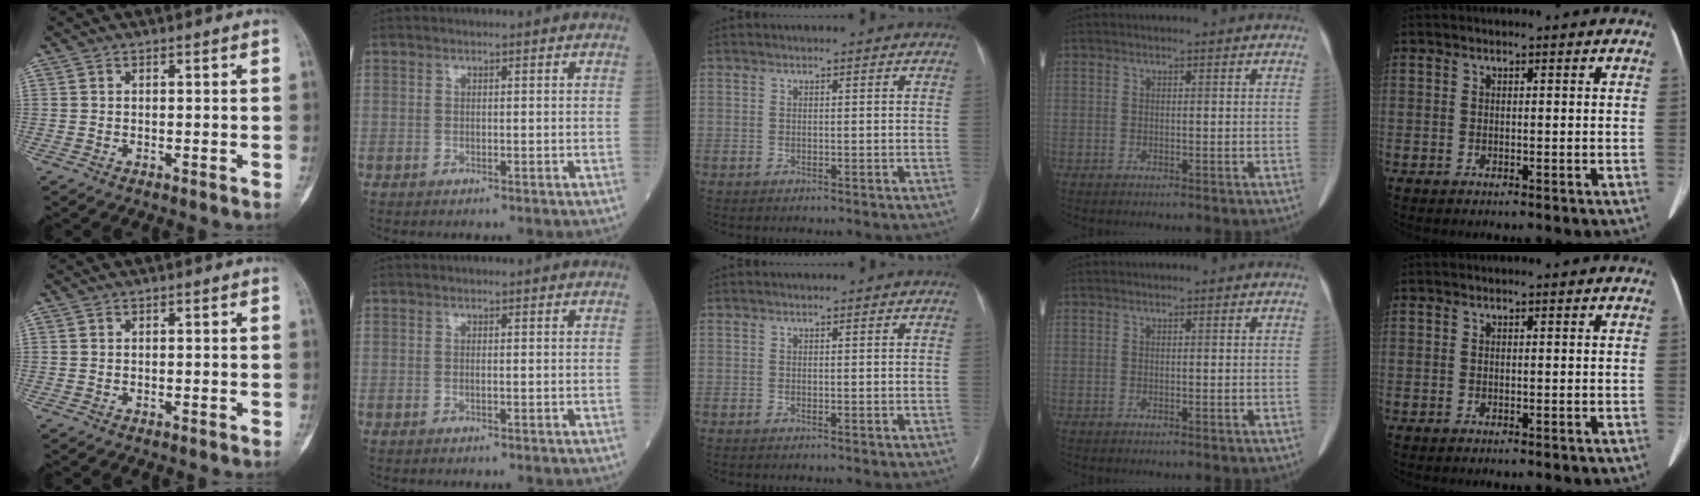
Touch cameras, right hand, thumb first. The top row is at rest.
{}